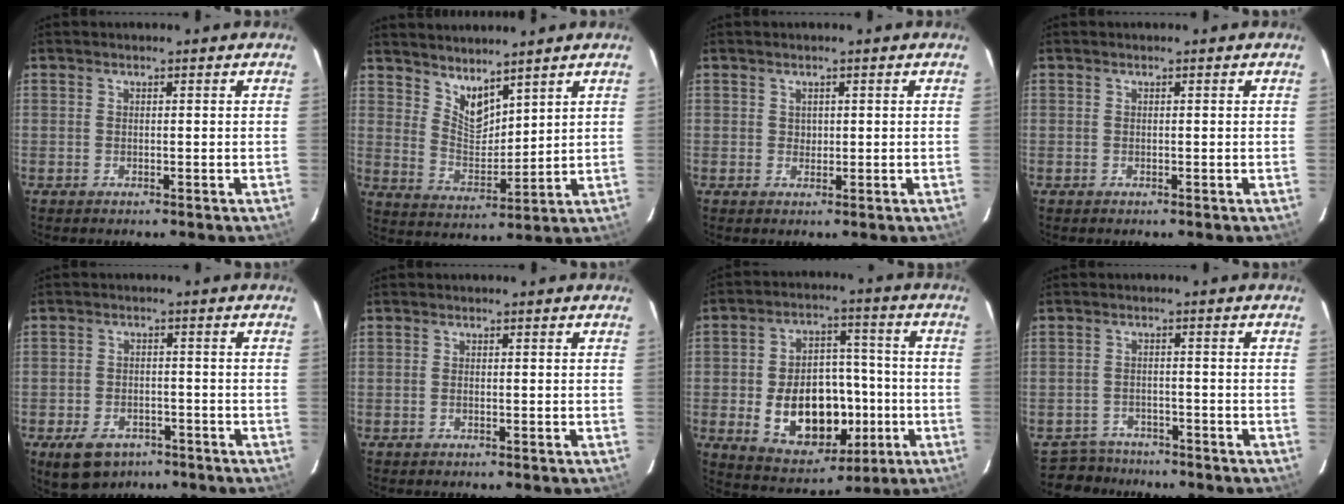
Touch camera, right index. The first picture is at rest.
{"total": 6.9, "force": [5.5, 2.5, 3.2], "torque": [-0.049, -0.006, 0.110]}
{"total": 1.1, "force": [0.3, 1.0, 0.1], "torque": [0.004, 0.004, 0.006]}
{"total": 0.0}
{"total": 8.9, "force": [-5.6, 5.6, 4.1], "torque": [-0.095, -0.002, -0.079]}
{"total": 0.5, "force": [-0.2, 0.4, 0.4], "torque": [-0.008, 0.000, -0.004]}
{"total": 17.4, "force": [-3.9, 11.6, 12.4], "torque": [-0.240, 0.019, -0.035]}
{"total": 5.5, "force": [-4.9, 2.7, -0.1], "torque": [-0.013, 0.010, -0.082]}